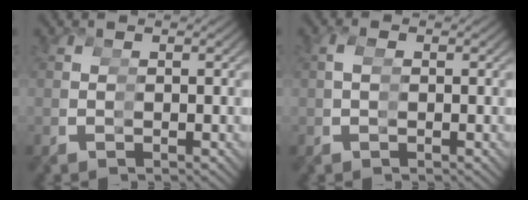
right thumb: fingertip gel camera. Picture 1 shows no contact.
{"total": 0.5, "force": [-0.3, -0.1, -0.4], "torque": [0.001, 0.000, -0.005]}